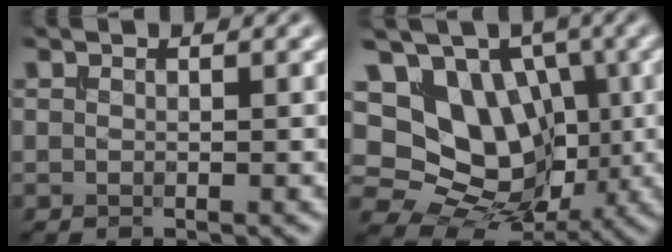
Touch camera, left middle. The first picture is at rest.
{"total": 12.1, "force": [2.0, 9.8, 6.8], "torque": [-0.118, 0.028, 0.010]}